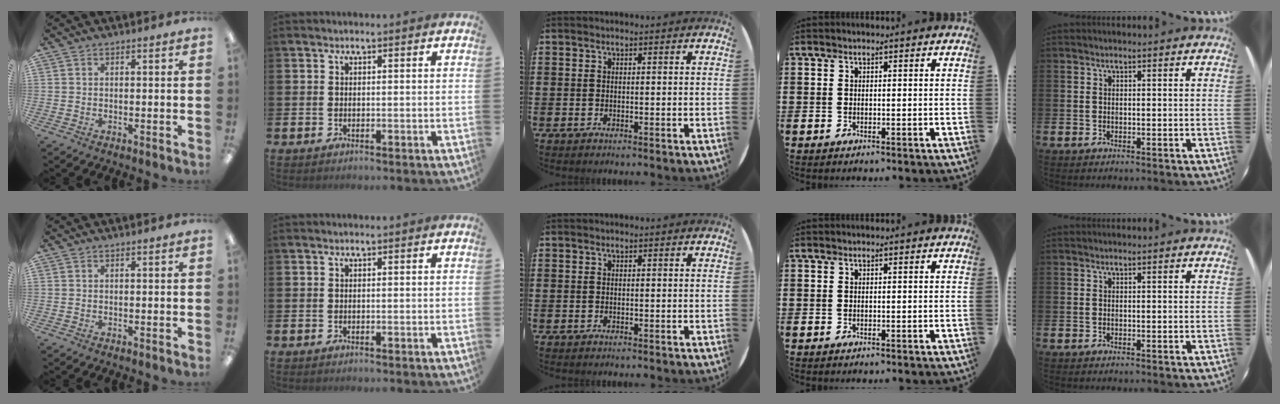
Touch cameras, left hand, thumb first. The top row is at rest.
{}